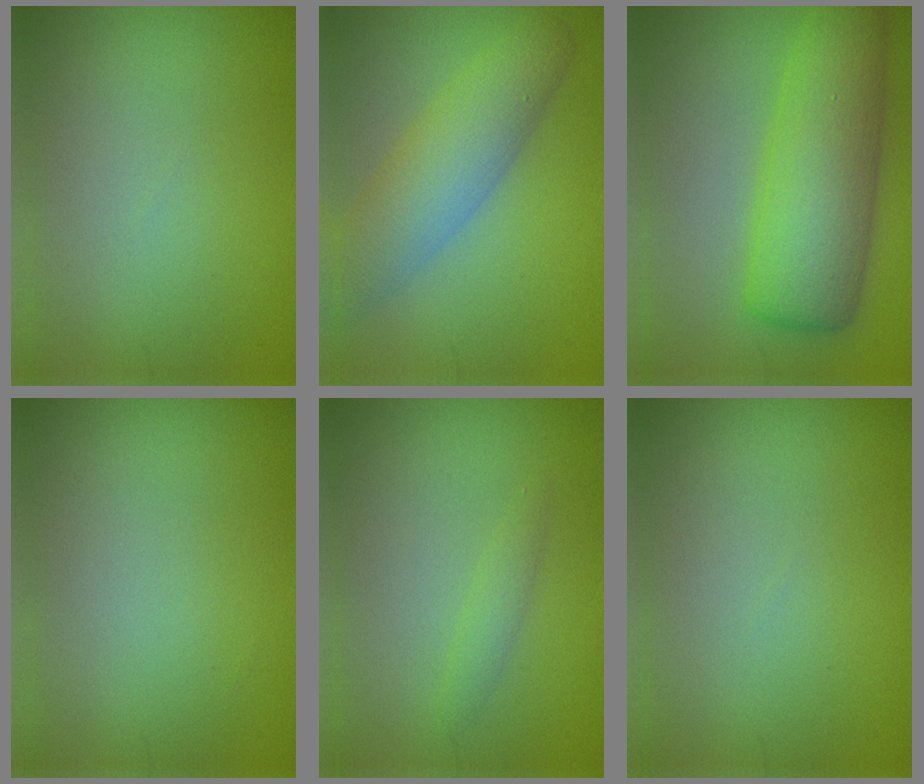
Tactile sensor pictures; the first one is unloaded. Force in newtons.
{"total": 6.2, "press": 6.2, "slide": 0.3}
{"total": 8.2, "press": 8.2, "slide": 0.2}
{"total": 0.0}
{"total": 1.1, "press": 1.1, "slide": 0.0}
{"total": 0.0}